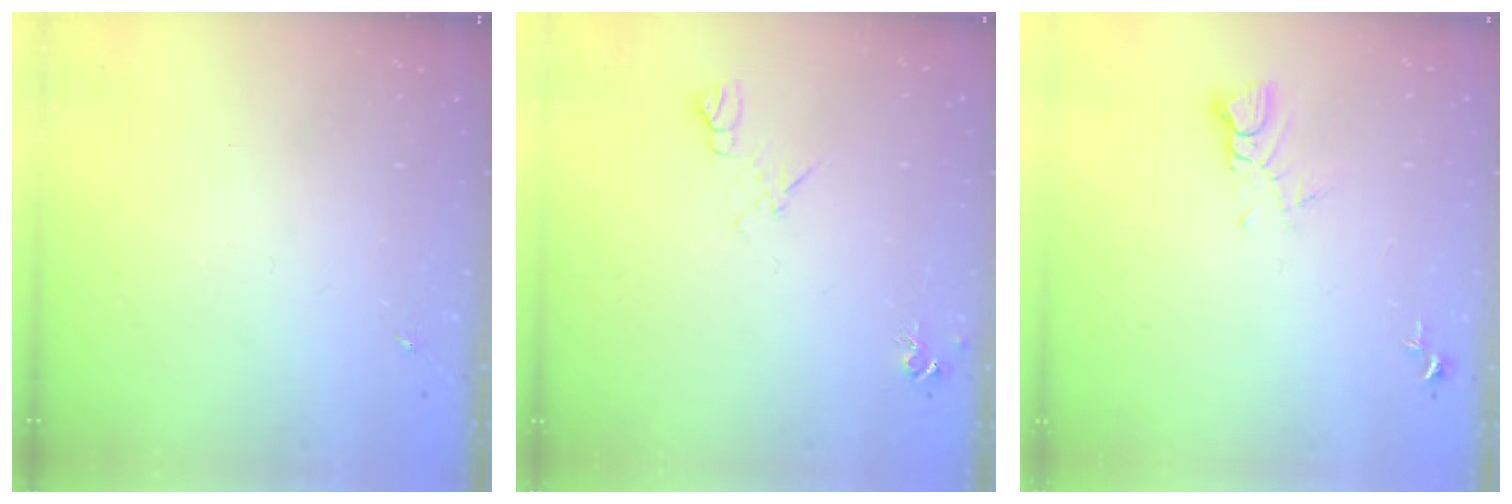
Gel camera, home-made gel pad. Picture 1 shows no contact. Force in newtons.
{"total": 7.8, "press": 7.8, "slide": 0.9}
{"total": 3.8, "press": 3.7, "slide": 0.2}